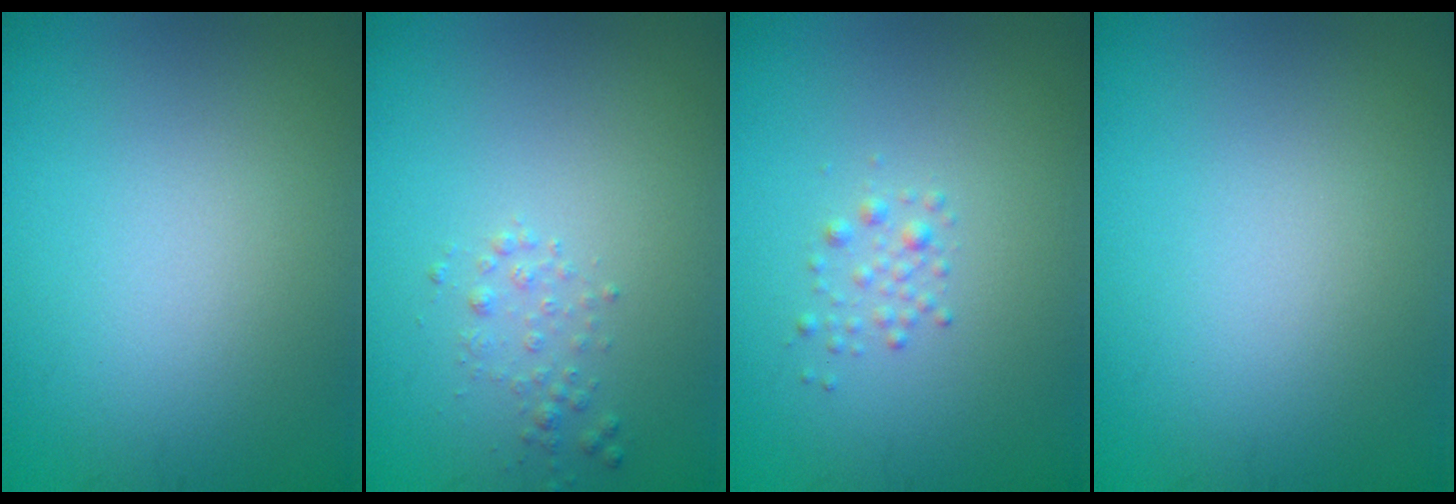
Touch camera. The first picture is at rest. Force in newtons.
{"total": 1.0, "press": 1.0, "slide": 0.0}
{"total": 1.1, "press": 1.1, "slide": 0.1}
{"total": 0.0}